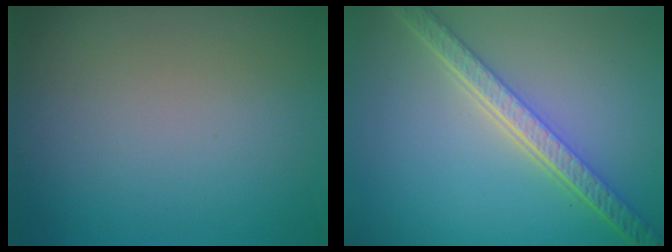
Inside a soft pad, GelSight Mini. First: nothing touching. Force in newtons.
{"total": 5.6, "press": 4.2, "slide": 3.7}